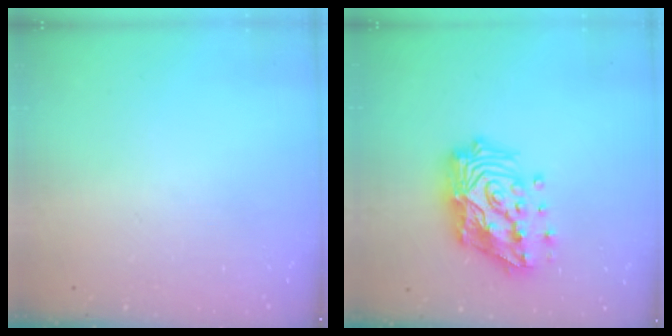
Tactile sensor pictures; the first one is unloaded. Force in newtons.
{"total": 25.6, "press": 25.5, "slide": 2.2}